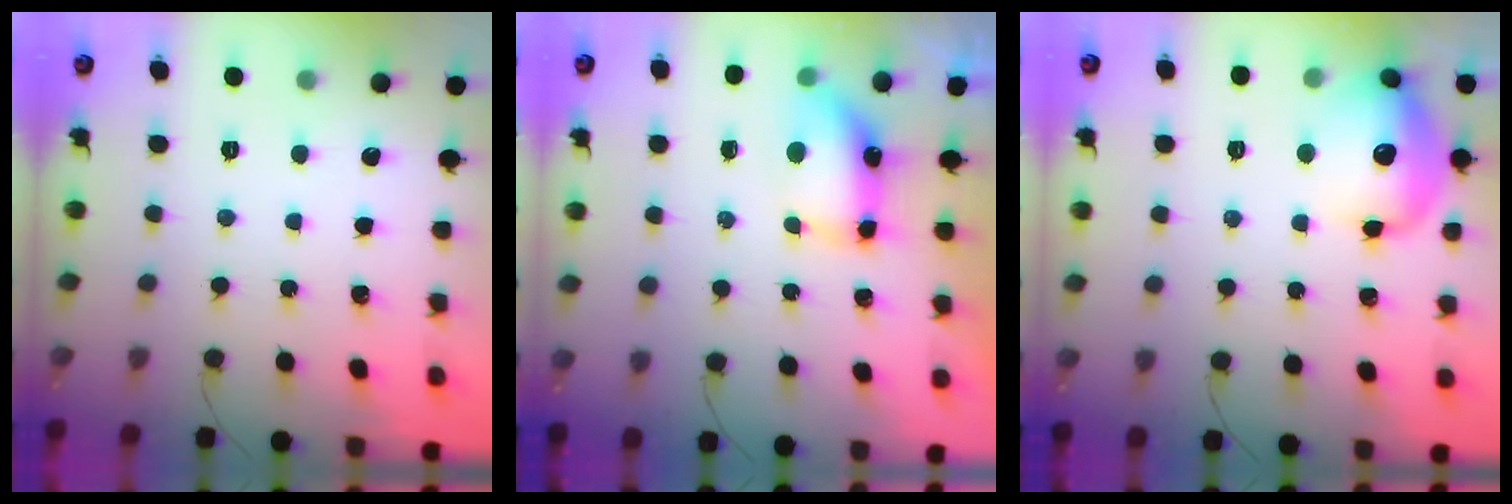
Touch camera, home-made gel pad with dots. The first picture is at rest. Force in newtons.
{"total": 7.6, "press": 7.6, "slide": 0.7}
{"total": 15.0, "press": 14.8, "slide": 2.8}